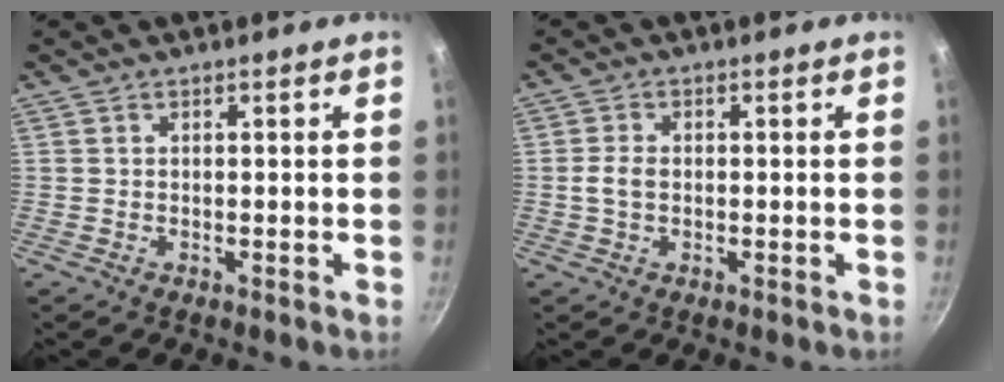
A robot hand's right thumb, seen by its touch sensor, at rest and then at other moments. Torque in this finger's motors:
{"motor_torque": [-0.57, 0.44, 0.31, -0.16, -0.01]}